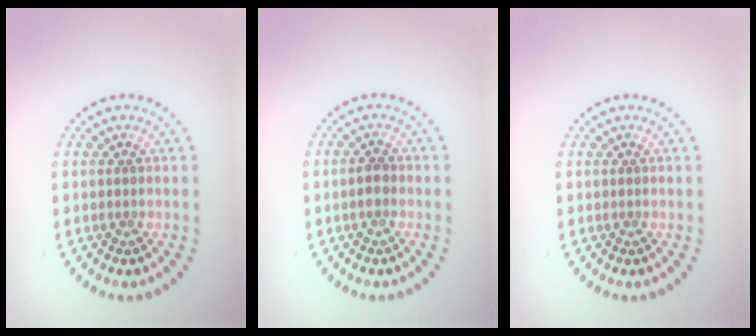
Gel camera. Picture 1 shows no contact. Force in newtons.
{"total": 1.4, "press": 1.4, "slide": 0.2}
{"total": 0.0}